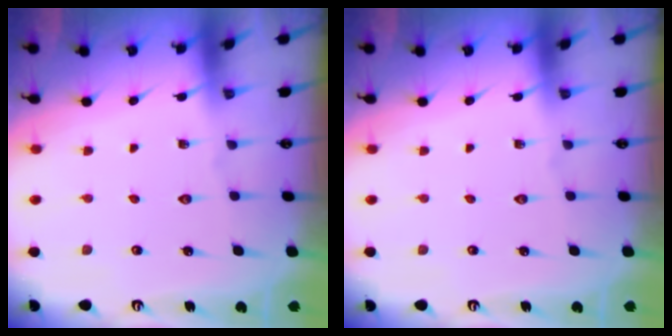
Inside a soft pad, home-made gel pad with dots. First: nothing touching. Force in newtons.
{"total": 0.0}